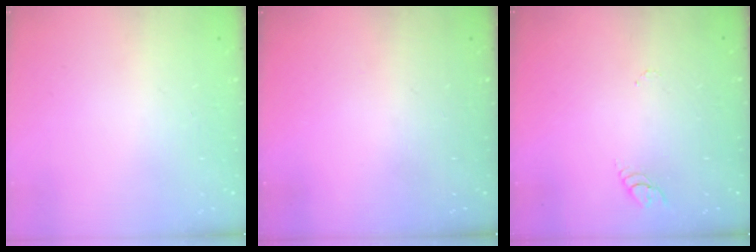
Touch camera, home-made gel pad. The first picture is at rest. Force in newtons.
{"total": 0.0}
{"total": 3.1, "press": 3.1, "slide": 0.3}